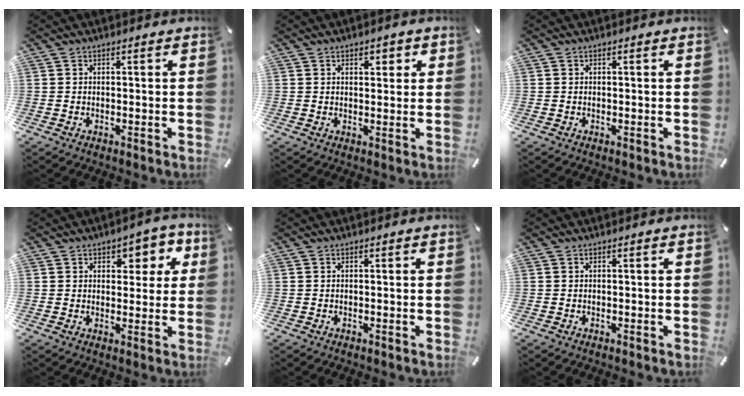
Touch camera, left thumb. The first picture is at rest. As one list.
[{"total": 2.4, "force": [1.1, 1.5, 1.5], "torque": [-0.015, 0.001, 0.013]}, {"total": 0.0}, {"total": 6.3, "force": [2.9, 4.4, 3.6], "torque": [-0.027, -0.013, 0.040]}, {"total": 0.0}, {"total": 0.0}]